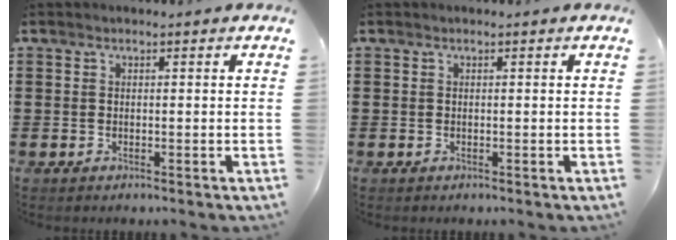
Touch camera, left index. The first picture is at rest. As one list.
[{"total": 0.0}]